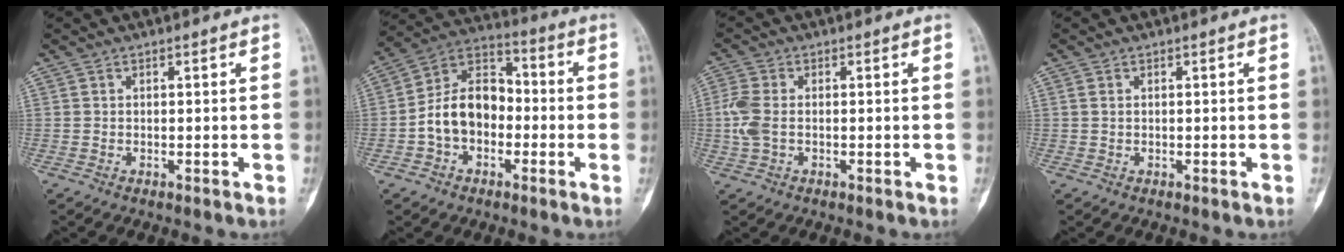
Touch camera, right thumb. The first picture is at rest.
{"total": 12.5, "force": [-2.4, 8.7, 8.7], "torque": [-0.135, 0.045, -0.055]}
{"total": 5.1, "force": [-0.2, 3.1, 4.1], "torque": [-0.120, 0.007, -0.008]}
{"total": 0.8, "force": [0.3, 0.5, 0.6], "torque": [-0.013, 0.002, 0.008]}